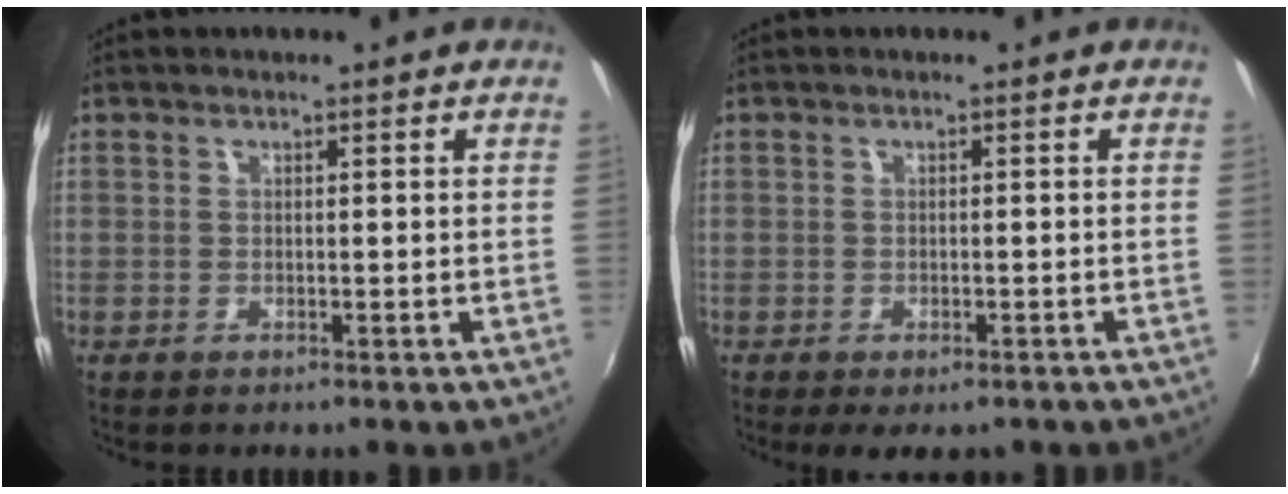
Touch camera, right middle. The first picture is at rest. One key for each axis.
{"total": 3.5, "fx": -2.3, "fy": 1.6, "fz": 2.0, "tx": -0.042, "ty": -0.017, "tz": -0.031}